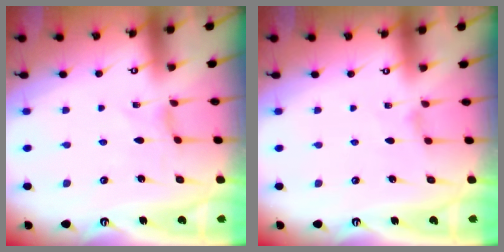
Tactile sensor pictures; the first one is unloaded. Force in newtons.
{"total": 1.2, "press": 1.1, "slide": 0.3}